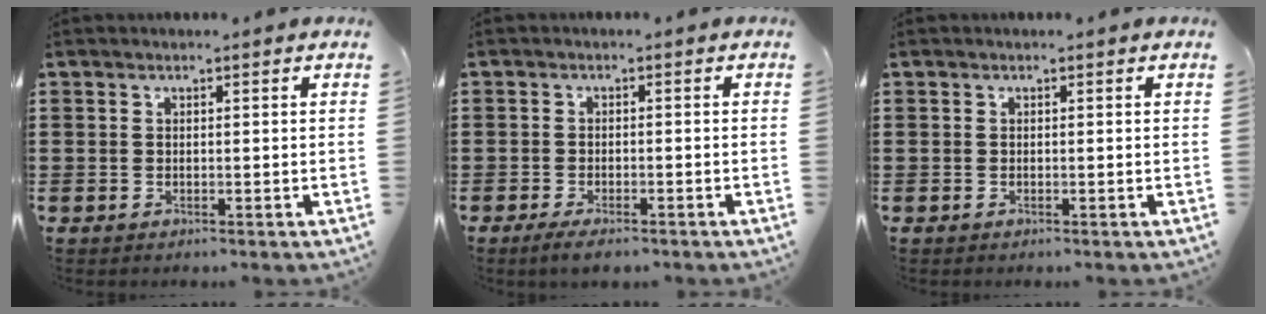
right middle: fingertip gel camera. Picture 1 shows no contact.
{"total": 1.9, "force": [-1.6, 0.5, 0.9], "torque": [-0.025, 0.001, -0.033]}
{"total": 0.0}